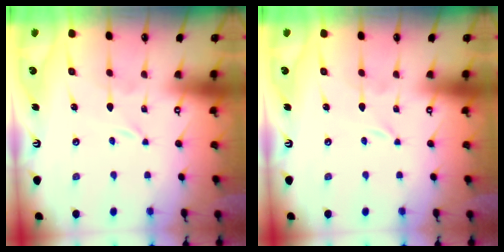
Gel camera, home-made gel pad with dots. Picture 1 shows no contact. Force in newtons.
{"total": 0.0}